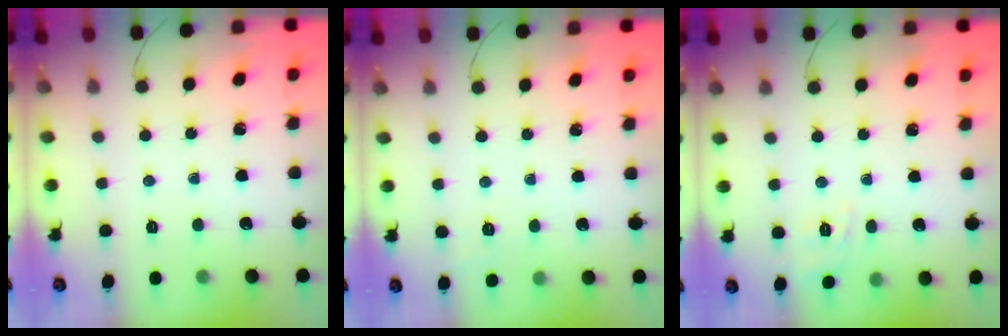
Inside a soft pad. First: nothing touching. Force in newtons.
{"total": 1.5, "press": 0.4, "slide": 1.4}
{"total": 2.0, "press": 0.4, "slide": 1.9}